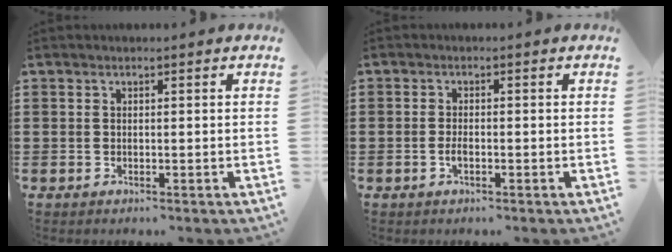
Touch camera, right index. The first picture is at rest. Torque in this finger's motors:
{"motor_torque": [2.14, 0.00, 0.12, 0.02]}